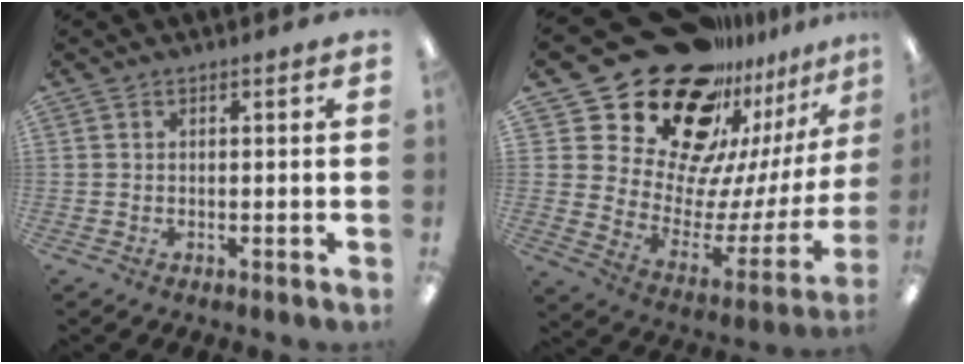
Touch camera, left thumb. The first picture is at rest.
{"total": 28.5, "force": [21.0, 14.9, 12.3], "torque": [-0.197, -0.177, 0.404]}